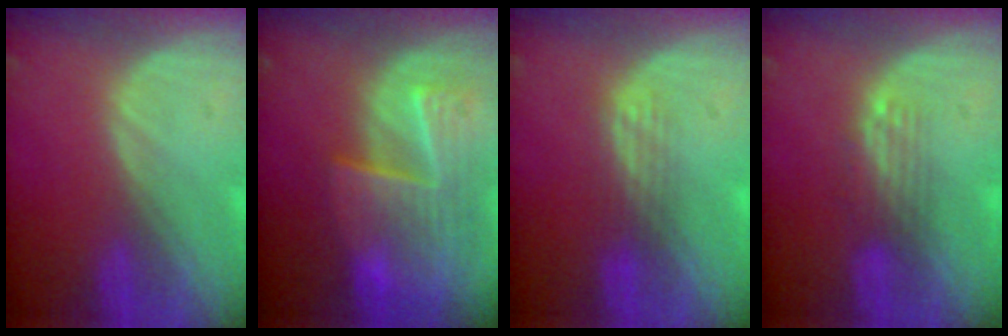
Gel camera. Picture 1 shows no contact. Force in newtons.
{"total": 9.5, "press": 8.4, "slide": 4.5}
{"total": 2.9, "press": 2.5, "slide": 1.5}
{"total": 3.3, "press": 2.8, "slide": 1.8}